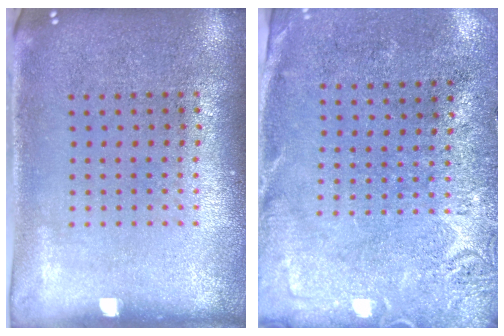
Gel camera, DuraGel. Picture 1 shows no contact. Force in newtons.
{"total": 2.6, "press": 2.2, "slide": 1.4}